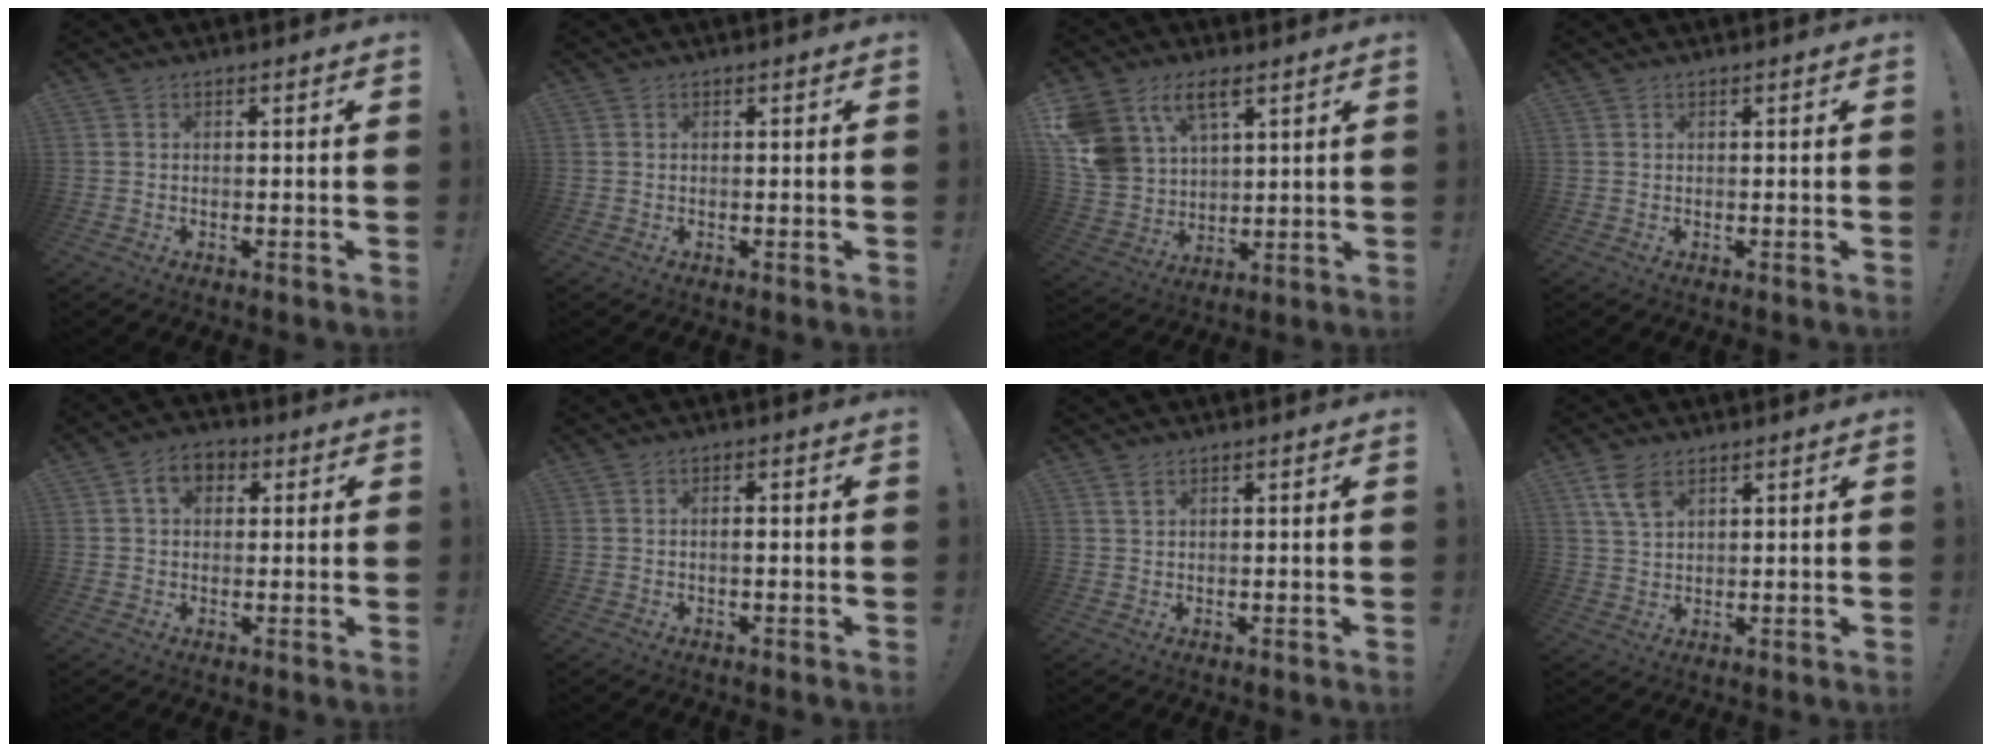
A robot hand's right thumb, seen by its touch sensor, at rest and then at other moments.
{"total": 0.0}
{"total": 12.8, "force": [7.0, 8.5, 6.5], "torque": [-0.137, -0.032, 0.142]}
{"total": 0.0}
{"total": 6.7, "force": [2.2, 4.8, 4.2], "torque": [-0.057, 0.005, 0.038]}
{"total": 1.4, "force": [-0.5, 0.3, 1.3], "torque": [-0.020, 0.002, -0.011]}
{"total": 1.6, "force": [1.1, 0.7, 0.9], "torque": [-0.006, -0.005, 0.017]}
{"total": 6.3, "force": [3.6, 3.4, 4.0], "torque": [-0.071, -0.014, 0.069]}